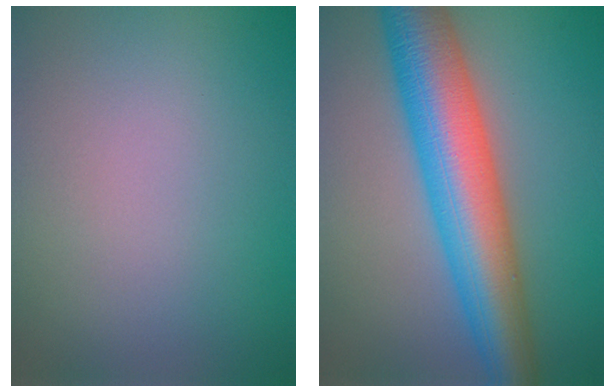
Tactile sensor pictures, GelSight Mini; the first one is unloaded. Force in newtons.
{"total": 10.5, "press": 10.5, "slide": 0.2}